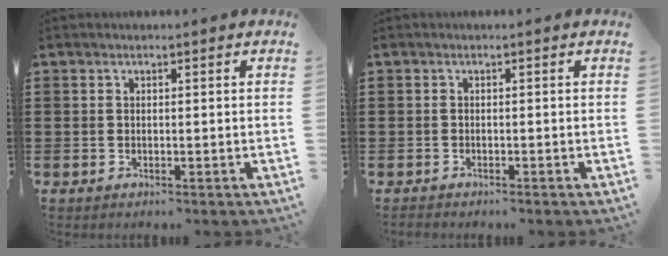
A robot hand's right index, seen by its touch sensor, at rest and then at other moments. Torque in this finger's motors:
{"motor_torque": [-1.75, 0.39, -1.05, -0.21]}